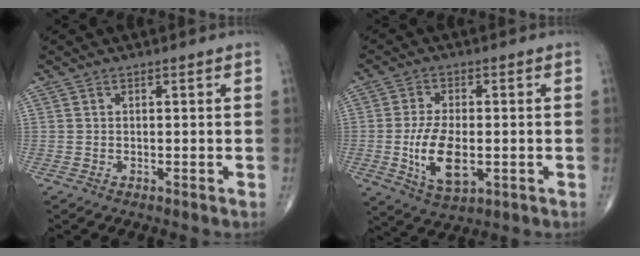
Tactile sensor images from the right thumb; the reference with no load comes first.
{"total": 10.3, "force": [-1.8, 5.1, 8.8], "torque": [-0.161, -0.006, -0.027]}